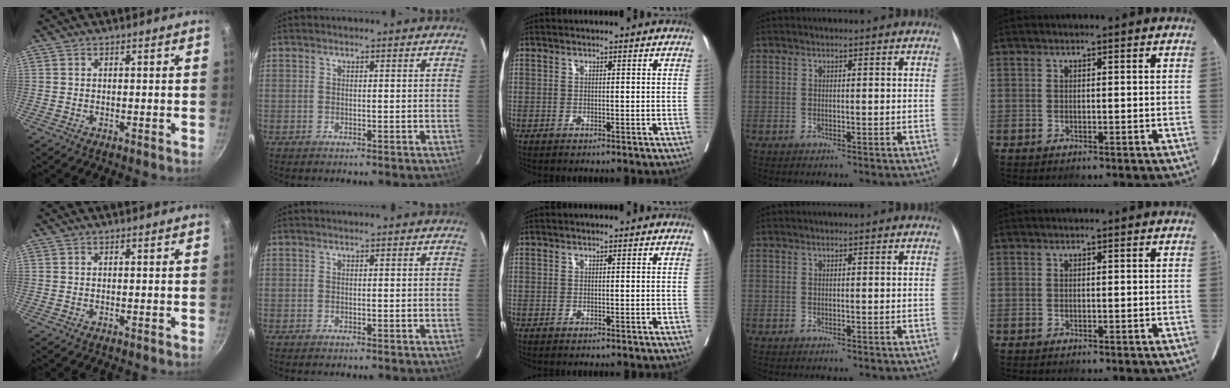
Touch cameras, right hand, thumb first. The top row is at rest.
{}